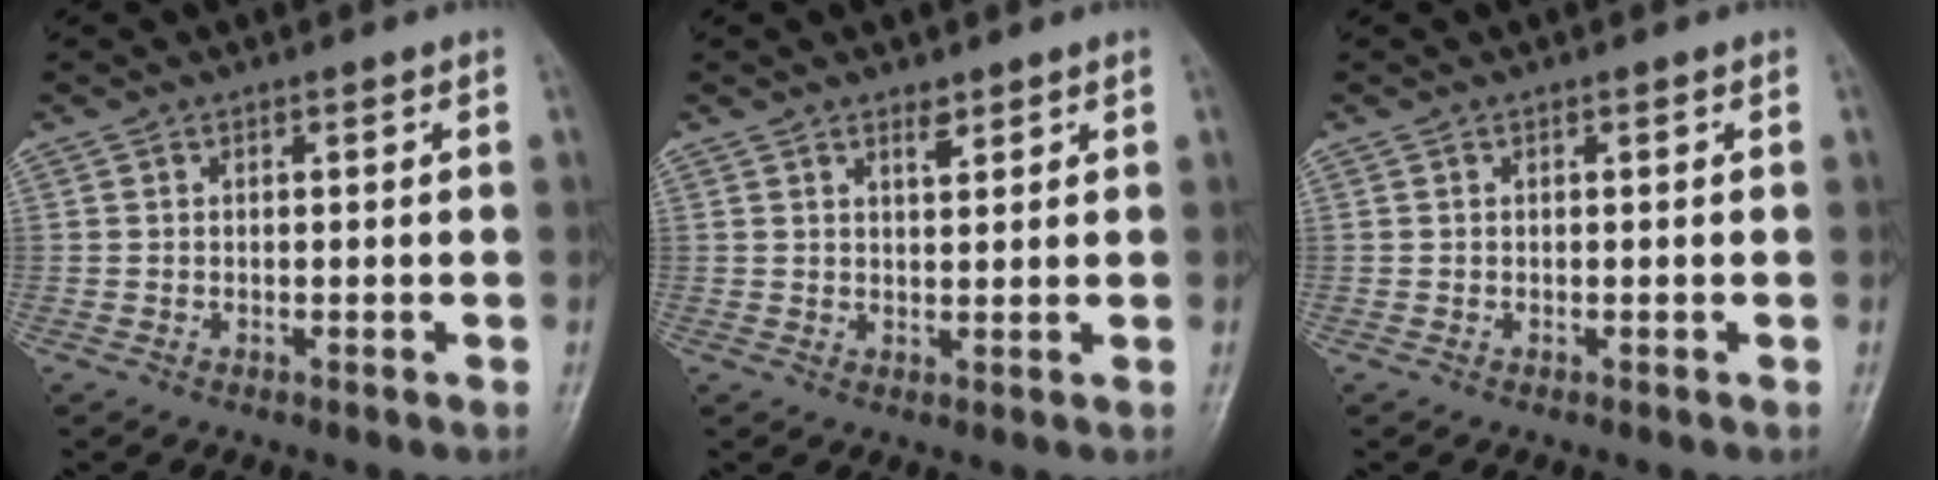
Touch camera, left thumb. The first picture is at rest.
{"total": 2.2, "force": [1.6, 0.9, 1.2], "torque": [-0.012, -0.011, 0.027]}
{"total": 0.0}